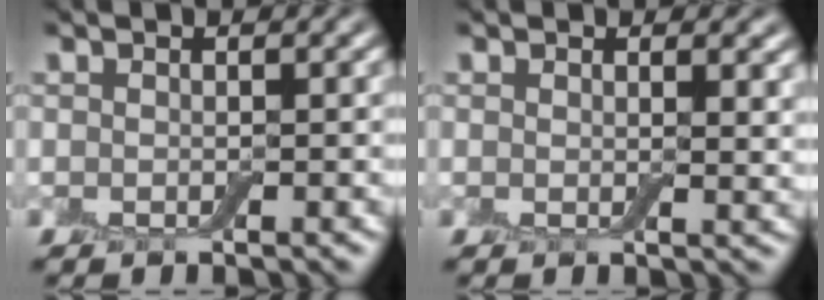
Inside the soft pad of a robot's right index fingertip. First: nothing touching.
{"total": 1.7, "force": [0.7, 1.0, 1.2], "torque": [-0.017, -0.004, 0.011]}